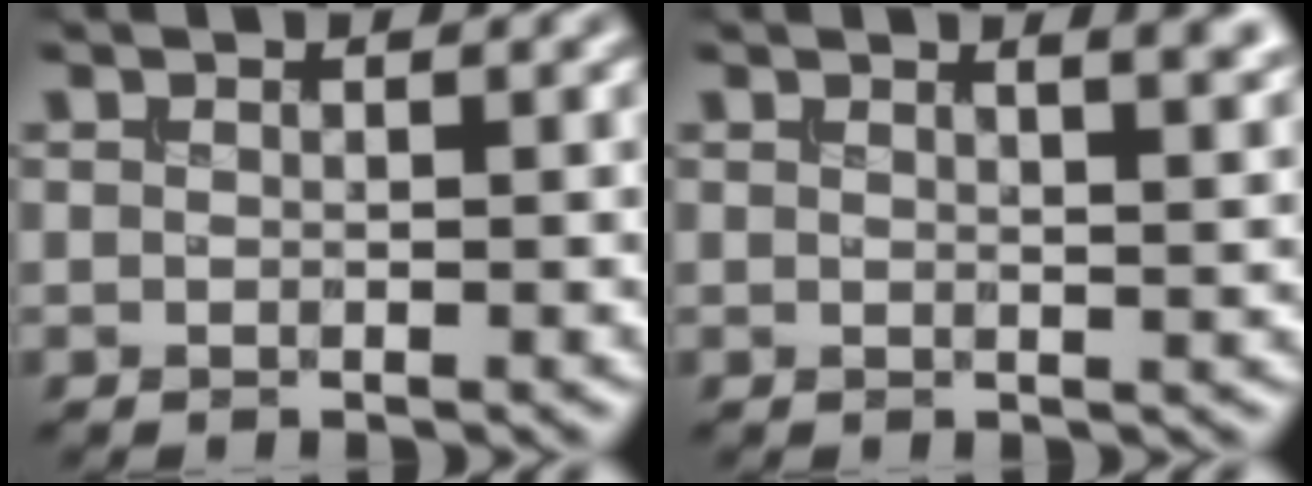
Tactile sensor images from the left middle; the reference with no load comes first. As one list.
[{"total": 4.3, "force": [2.6, 1.7, 2.9], "torque": [-0.011, 0.023, 0.011]}]